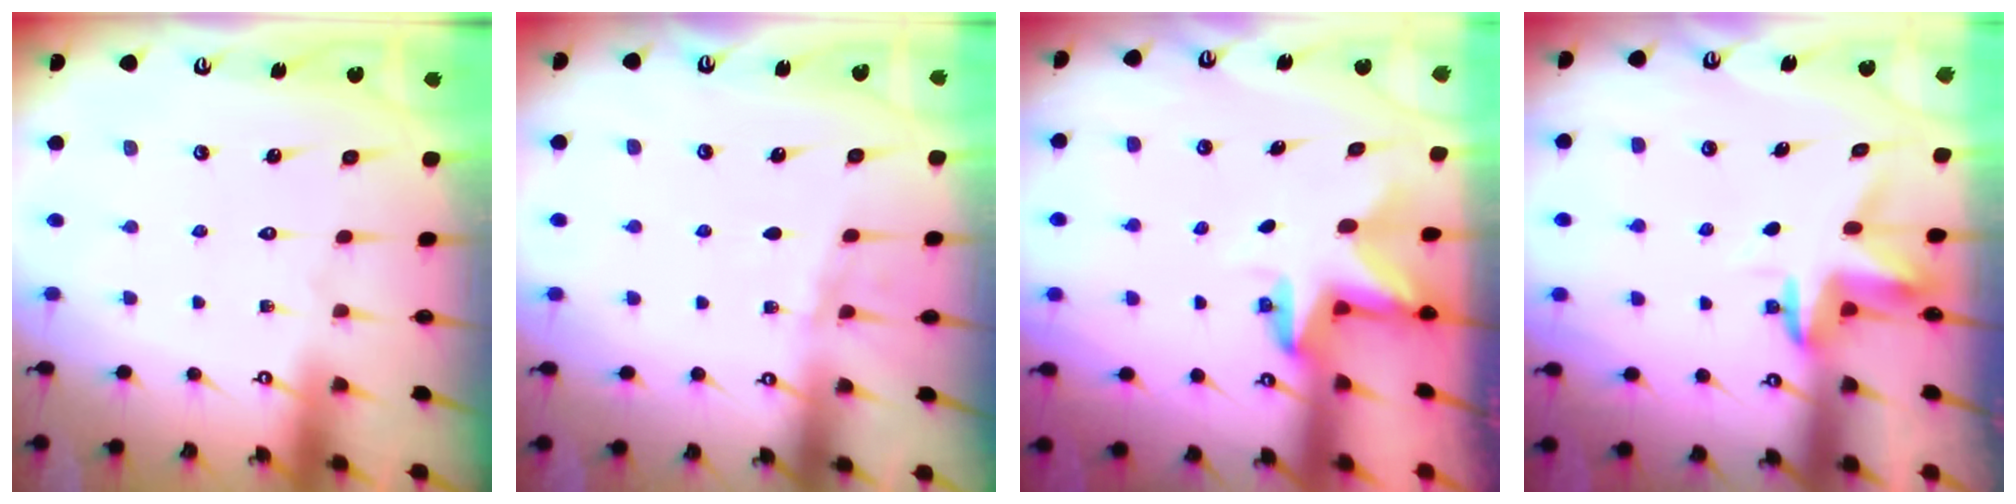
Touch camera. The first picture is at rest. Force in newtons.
{"total": 3.1, "press": 3.1, "slide": 0.4}
{"total": 2.9, "press": 2.9, "slide": 0.3}
{"total": 3.6, "press": 3.6, "slide": 0.2}